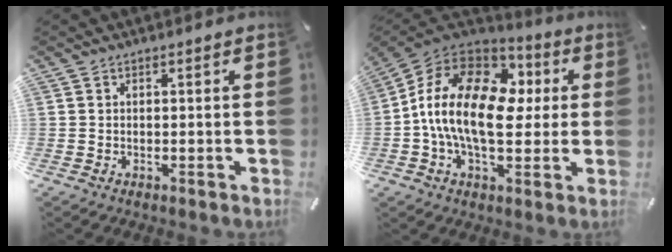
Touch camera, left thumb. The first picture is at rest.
{"total": 19.8, "force": [0.0, 12.3, 15.5], "torque": [-0.297, 0.010, -0.002]}